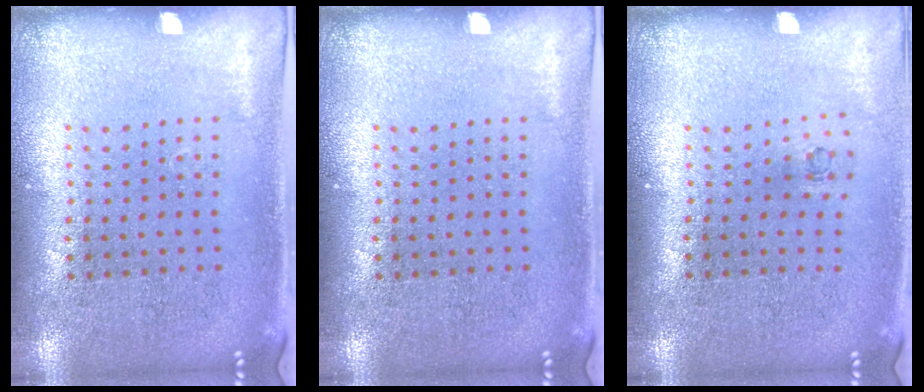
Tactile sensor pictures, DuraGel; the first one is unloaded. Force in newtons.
{"total": 0.0}
{"total": 0.6, "press": 0.2, "slide": 0.5}